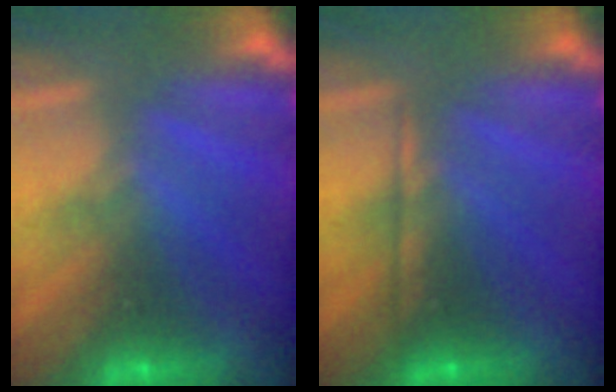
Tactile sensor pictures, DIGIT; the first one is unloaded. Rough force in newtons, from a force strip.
{"total": 2.1}